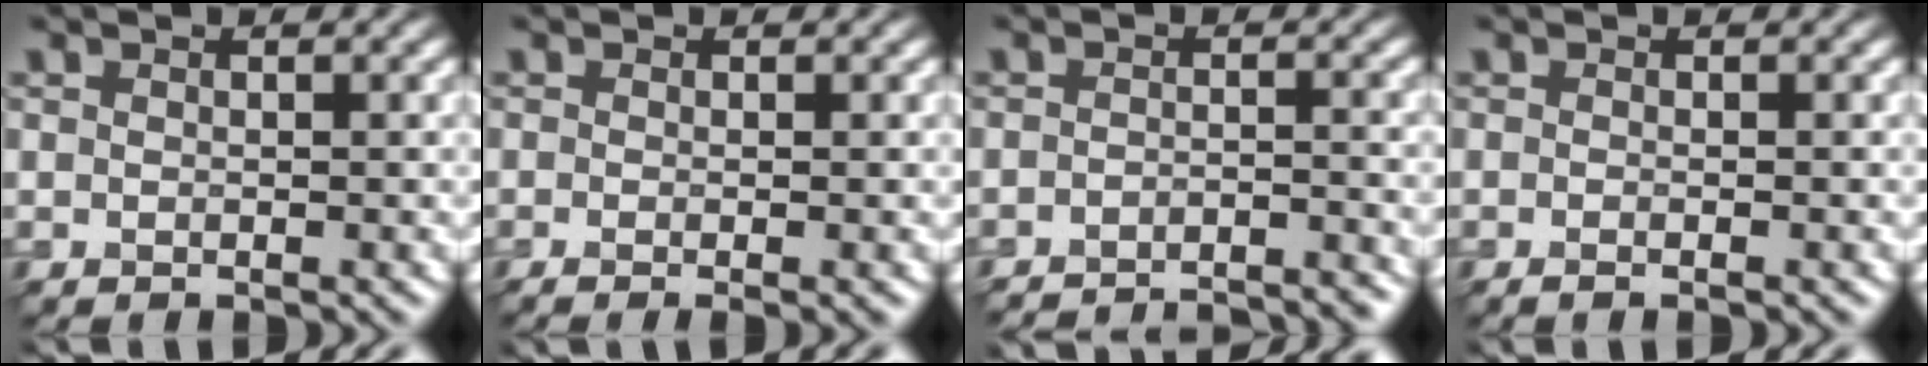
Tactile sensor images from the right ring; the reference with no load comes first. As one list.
[{"total": 2.5, "force": [-0.4, 1.1, 2.3], "torque": [-0.020, -0.005, -0.010]}, {"total": 7.2, "force": [-6.9, 1.1, 1.7], "torque": [-0.011, 0.008, -0.089]}, {"total": 1.4, "force": [-0.3, 0.6, 1.2], "torque": [-0.006, -0.008, -0.014]}]